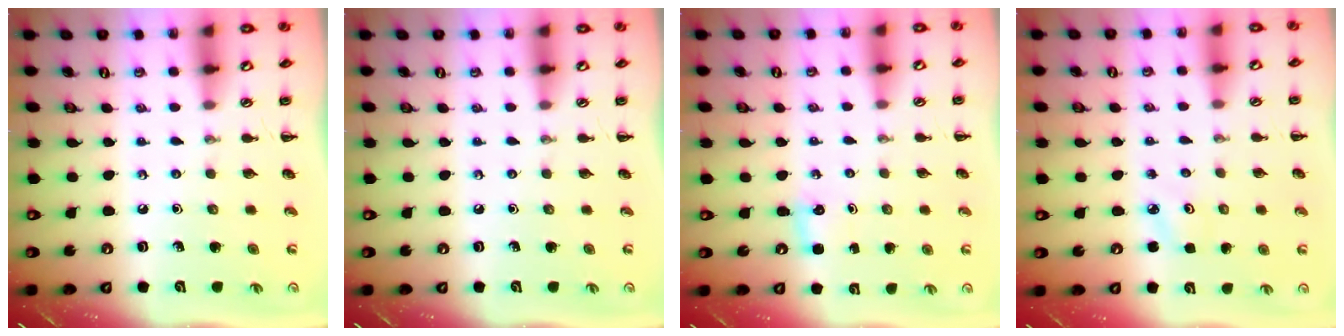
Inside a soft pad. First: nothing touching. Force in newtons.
{"total": 0.0}
{"total": 2.4, "press": 2.3, "slide": 0.7}
{"total": 2.5, "press": 2.4, "slide": 0.7}